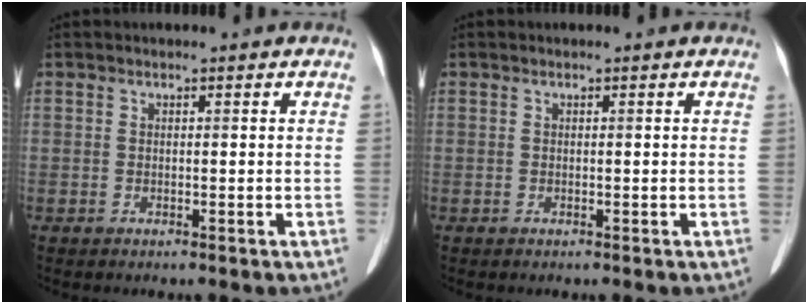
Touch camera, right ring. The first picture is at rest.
{"total": 0.0}